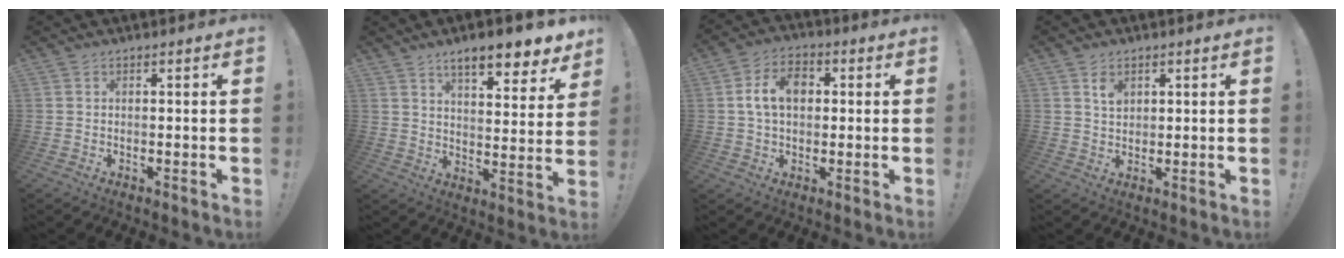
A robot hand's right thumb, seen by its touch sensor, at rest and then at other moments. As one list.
[{"total": 10.9, "force": [7.9, 2.6, 7.0], "torque": [-0.098, -0.056, 0.131]}, {"total": 10.1, "force": [1.7, 7.3, 6.9], "torque": [-0.106, 0.015, 0.033]}, {"total": 3.6, "force": [2.0, 2.5, 1.8], "torque": [-0.017, -0.011, 0.032]}]